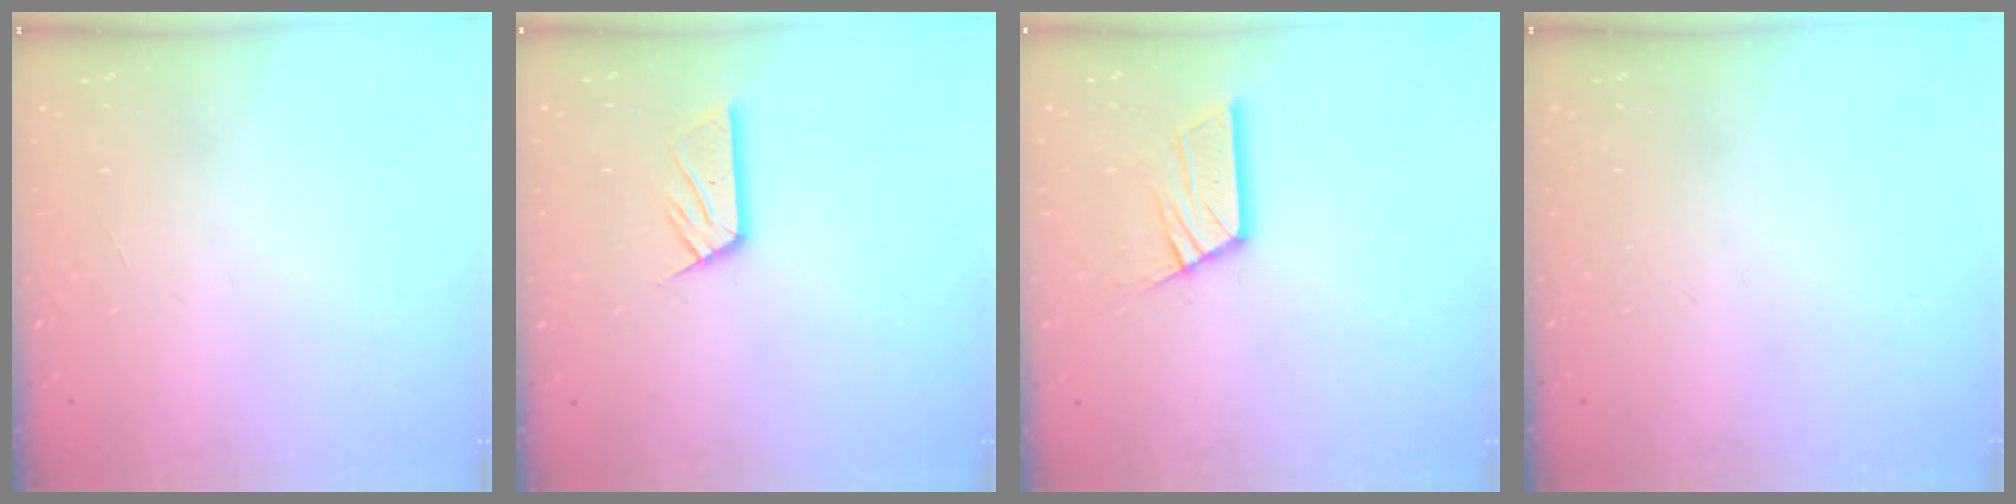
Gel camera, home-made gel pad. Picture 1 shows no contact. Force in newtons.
{"total": 9.6, "press": 9.6, "slide": 0.9}
{"total": 12.0, "press": 12.0, "slide": 1.2}
{"total": 0.0}